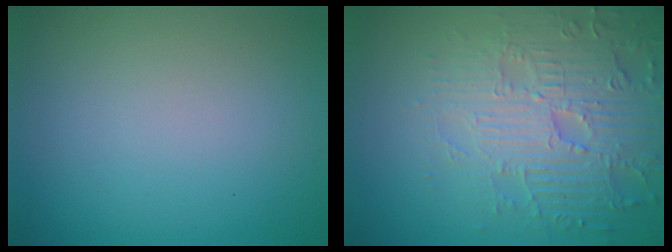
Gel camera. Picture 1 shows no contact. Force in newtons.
{"total": 5.6, "press": 5.1, "slide": 2.2}